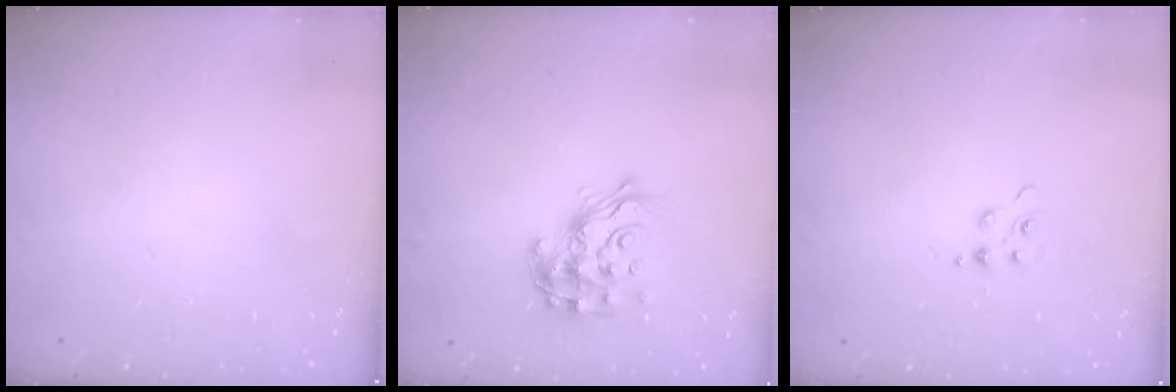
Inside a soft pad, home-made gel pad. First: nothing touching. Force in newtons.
{"total": 15.0, "press": 14.9, "slide": 1.0}
{"total": 5.2, "press": 5.2, "slide": 0.5}